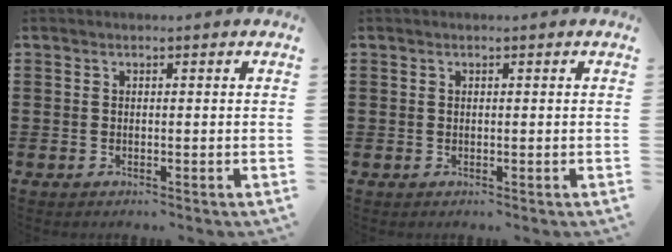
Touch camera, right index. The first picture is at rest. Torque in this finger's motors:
{"motor_torque": [-0.55, 0.78, -0.07, -0.01]}